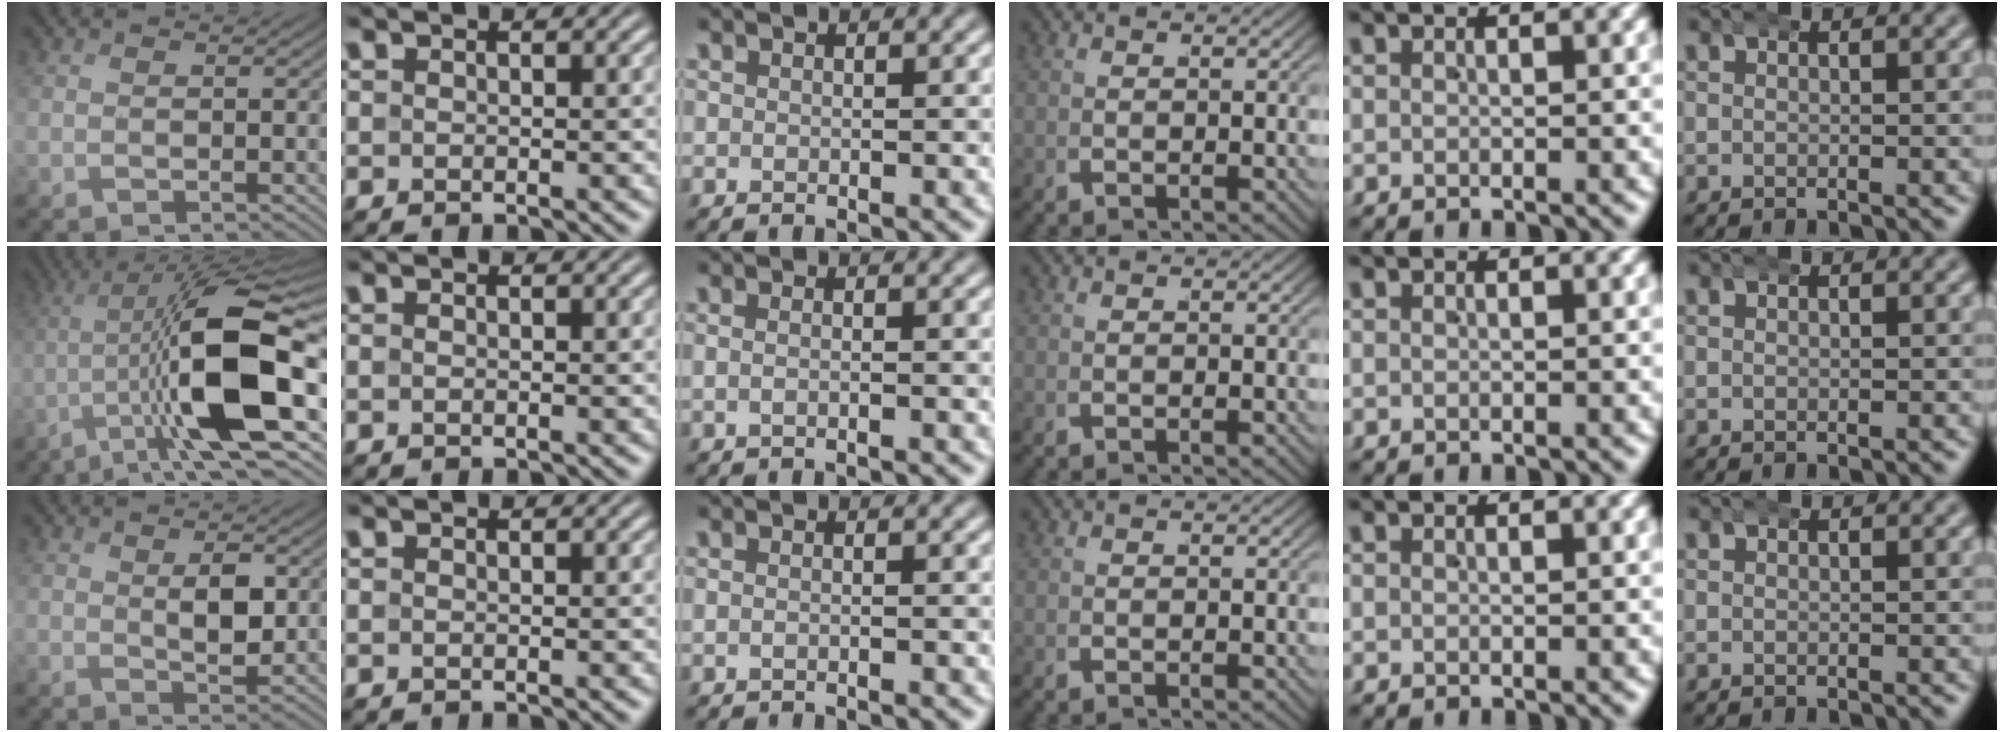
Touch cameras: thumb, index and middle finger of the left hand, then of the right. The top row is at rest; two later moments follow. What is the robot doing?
{"motion": "wrap", "object": "arm wrap"}